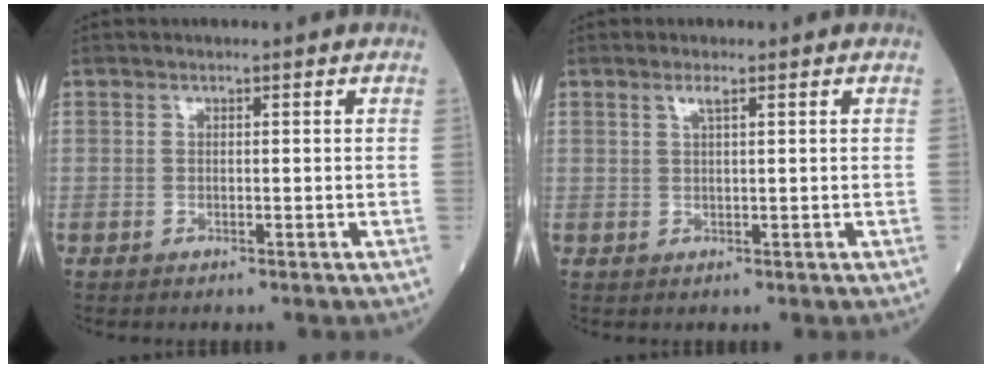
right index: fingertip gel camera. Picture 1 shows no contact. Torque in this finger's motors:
{"motor_torque": [0.07, 0.02, -0.01, 0.00]}